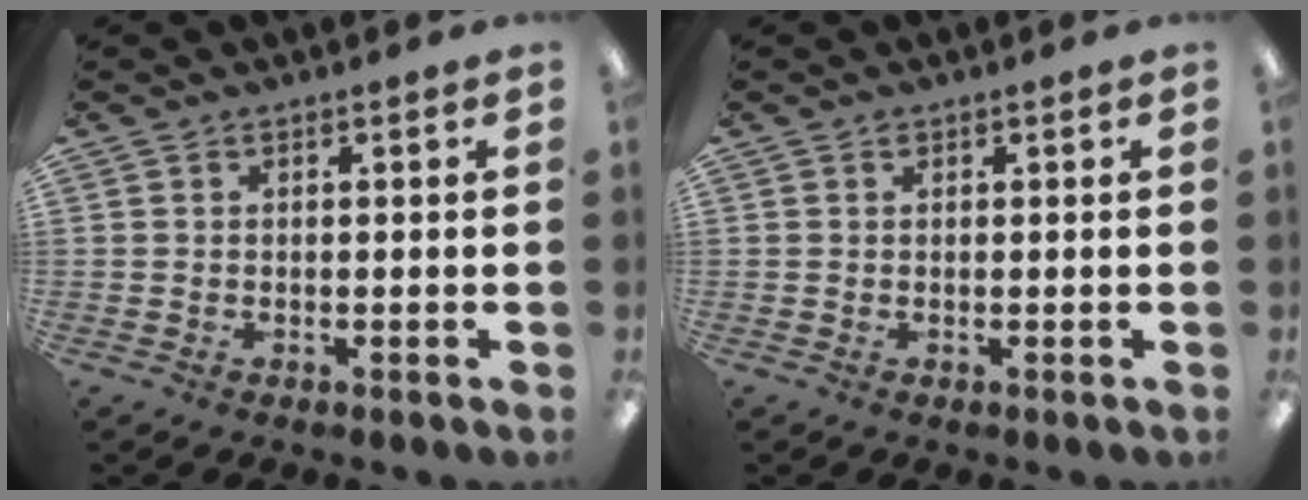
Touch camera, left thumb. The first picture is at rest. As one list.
[{"total": 0.5, "force": [0.4, 0.3, 0.2], "torque": [-0.005, 0.003, 0.007]}]